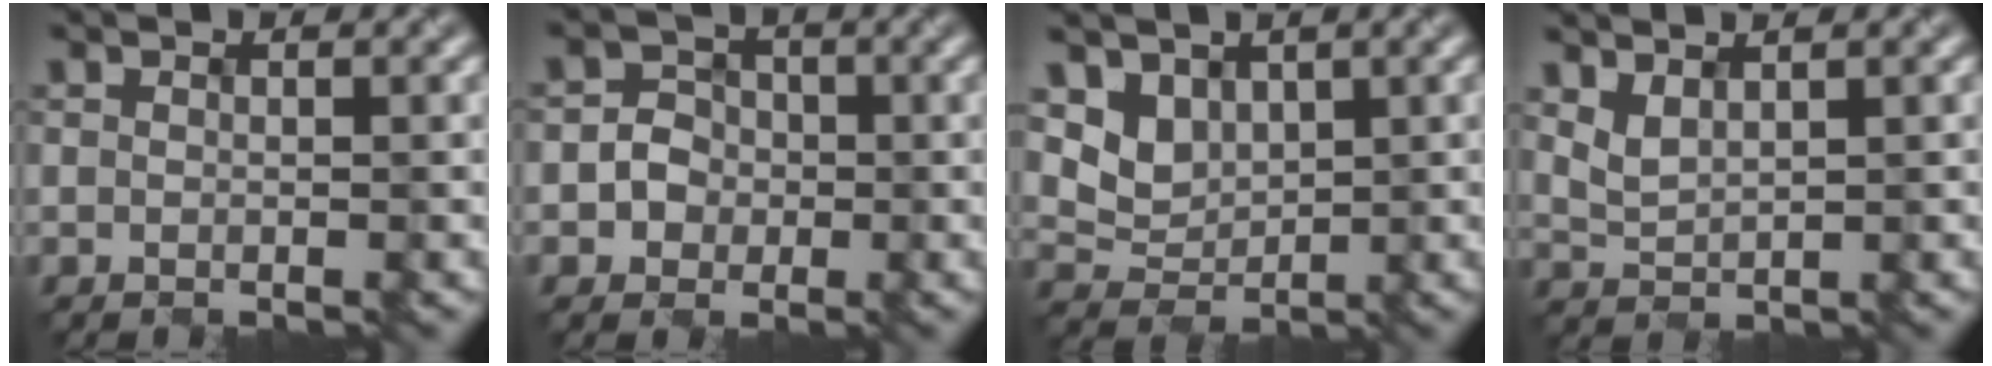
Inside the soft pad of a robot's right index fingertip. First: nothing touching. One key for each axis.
{"total": 2.7, "fx": -0.8, "fy": 2.5, "fz": 0.6, "tx": -0.003, "ty": 0.004, "tz": -0.023}
{"total": 3.3, "fx": 1.8, "fy": 2.5, "fz": 1.4, "tx": -0.037, "ty": -0.004, "tz": 0.032}
{"total": 1.6, "fx": 1.2, "fy": 0.5, "fz": 0.9, "tx": -0.026, "ty": -0.003, "tz": 0.030}